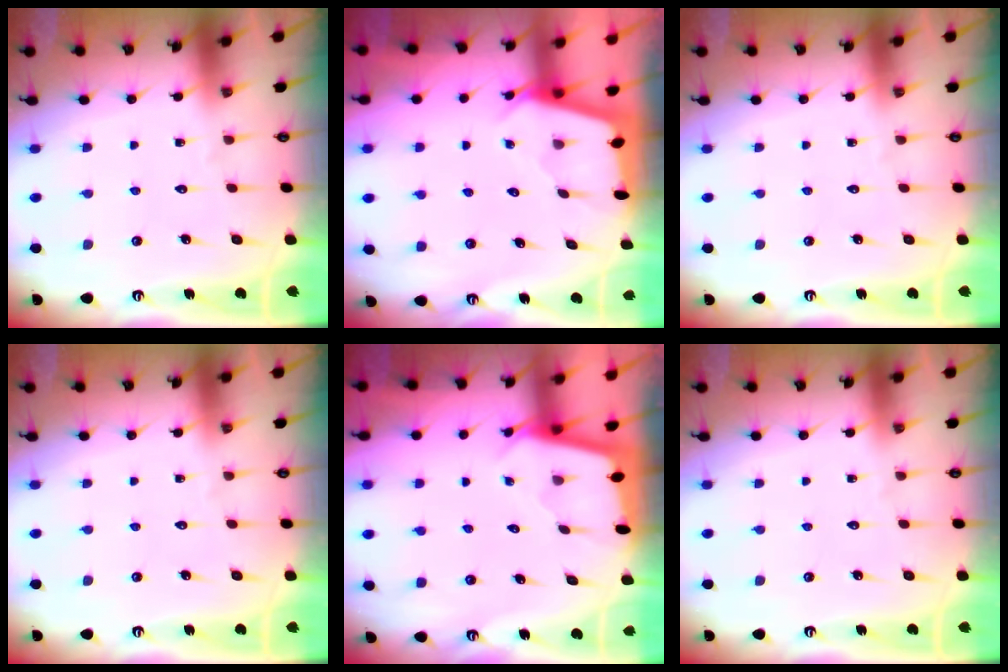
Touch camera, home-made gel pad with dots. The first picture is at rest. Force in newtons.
{"total": 2.4, "press": 2.4, "slide": 0.3}
{"total": 0.0}
{"total": 0.0}
{"total": 1.9, "press": 1.9, "slide": 0.1}
{"total": 0.0}